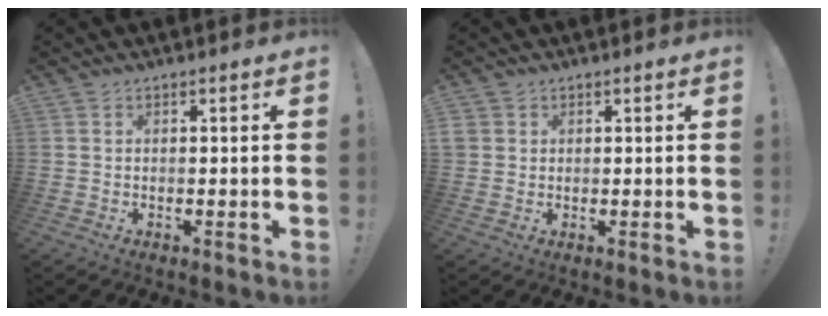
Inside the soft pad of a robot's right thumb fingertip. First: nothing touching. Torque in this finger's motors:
{"motor_torque": [-0.13, -0.31, 0.02, 0.00, 0.09]}